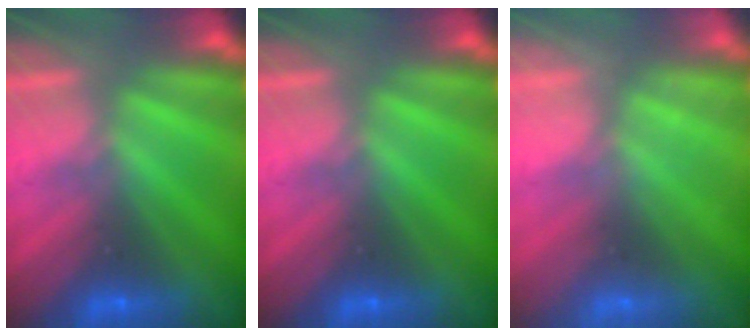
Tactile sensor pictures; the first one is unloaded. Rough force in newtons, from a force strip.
{"total": 0.0}
{"total": 2.3}